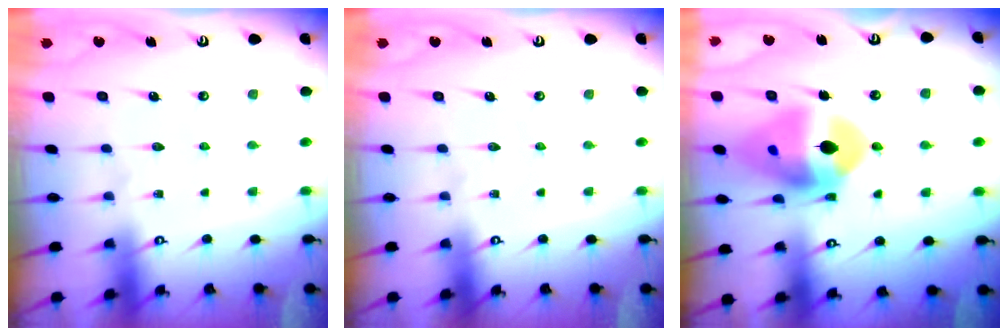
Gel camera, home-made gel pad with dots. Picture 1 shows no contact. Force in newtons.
{"total": 0.0}
{"total": 16.2, "press": 15.2, "slide": 5.6}